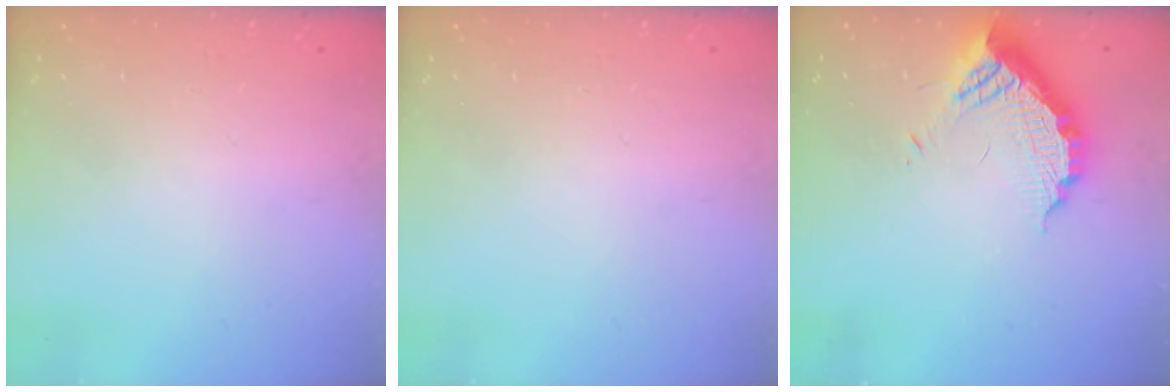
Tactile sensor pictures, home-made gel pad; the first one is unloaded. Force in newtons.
{"total": 0.0}
{"total": 11.8, "press": 11.7, "slide": 1.0}